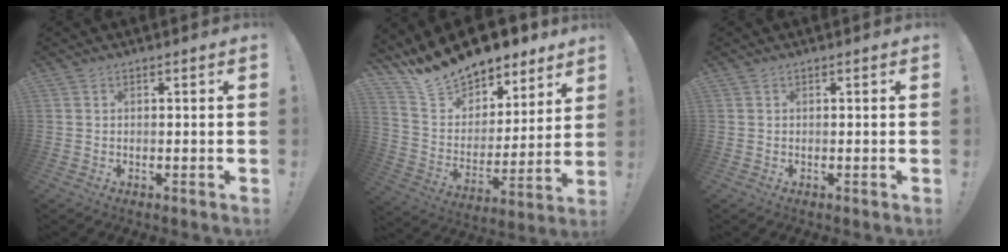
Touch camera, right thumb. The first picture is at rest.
{"total": 16.1, "force": [14.6, 5.9, 3.3], "torque": [-0.085, -0.116, 0.264]}
{"total": 0.0}